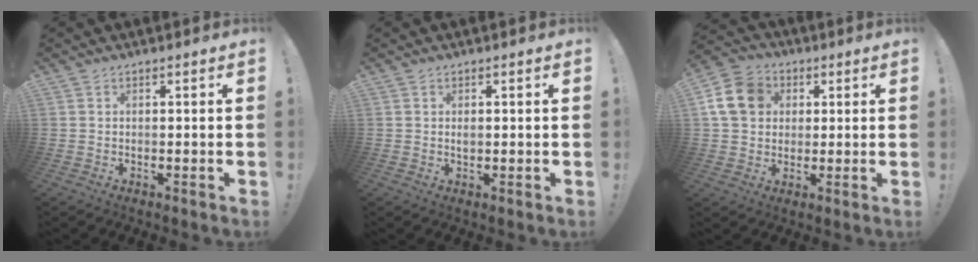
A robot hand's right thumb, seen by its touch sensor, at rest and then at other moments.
{"total": 1.0, "force": [0.0, 0.7, 0.7], "torque": [-0.015, 0.003, 0.000]}
{"total": 13.6, "force": [3.2, 11.4, 6.7], "torque": [-0.104, 0.004, 0.070]}